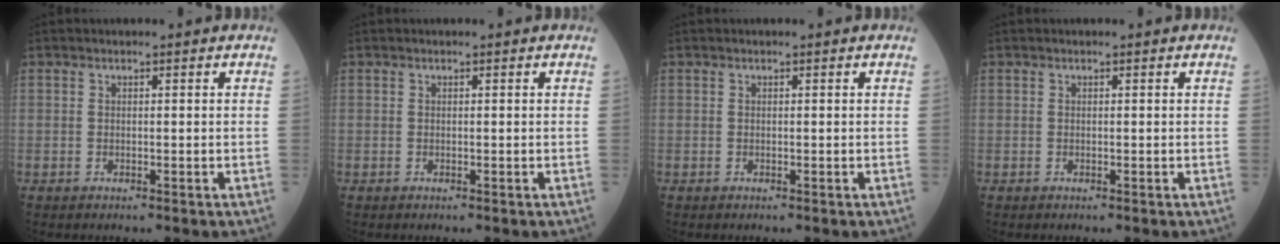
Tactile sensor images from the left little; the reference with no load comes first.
{"total": 0.0}
{"total": 0.0}
{"total": 0.0}